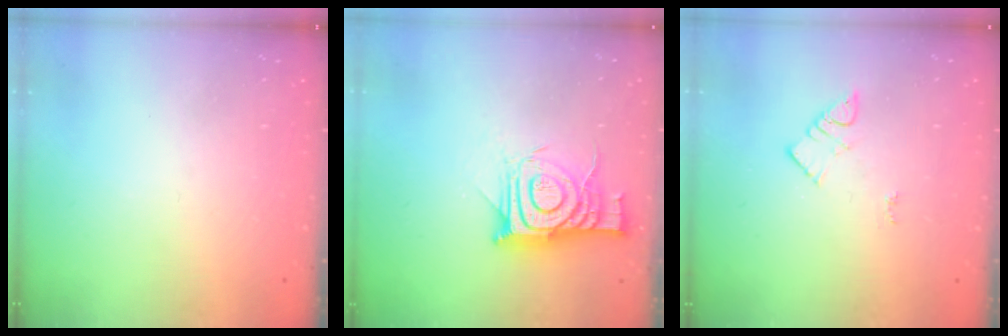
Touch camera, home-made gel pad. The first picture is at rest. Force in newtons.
{"total": 12.7, "press": 12.6, "slide": 1.1}
{"total": 4.3, "press": 4.2, "slide": 0.6}